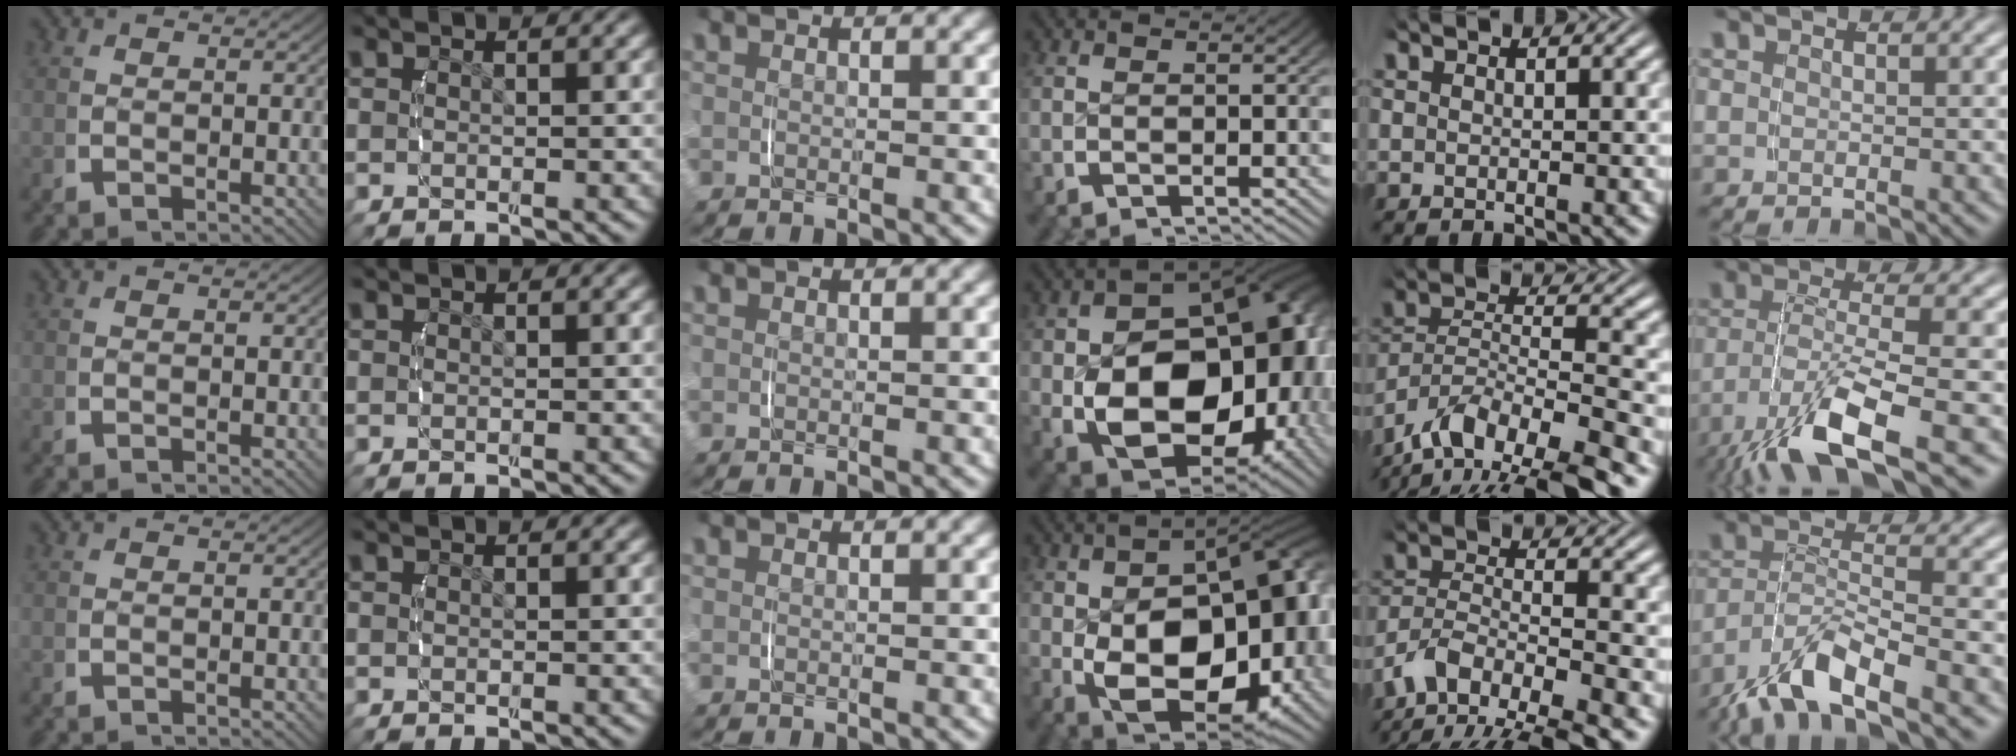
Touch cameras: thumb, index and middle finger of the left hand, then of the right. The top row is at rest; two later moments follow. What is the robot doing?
{"motion": "lift_and_place", "object": "ethernet cable"}